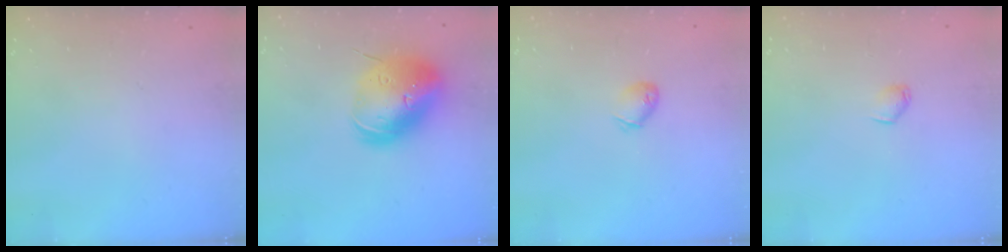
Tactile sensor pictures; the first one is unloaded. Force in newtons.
{"total": 21.6, "press": 21.3, "slide": 3.4}
{"total": 4.6, "press": 4.5, "slide": 0.9}
{"total": 2.8, "press": 2.7, "slide": 0.6}